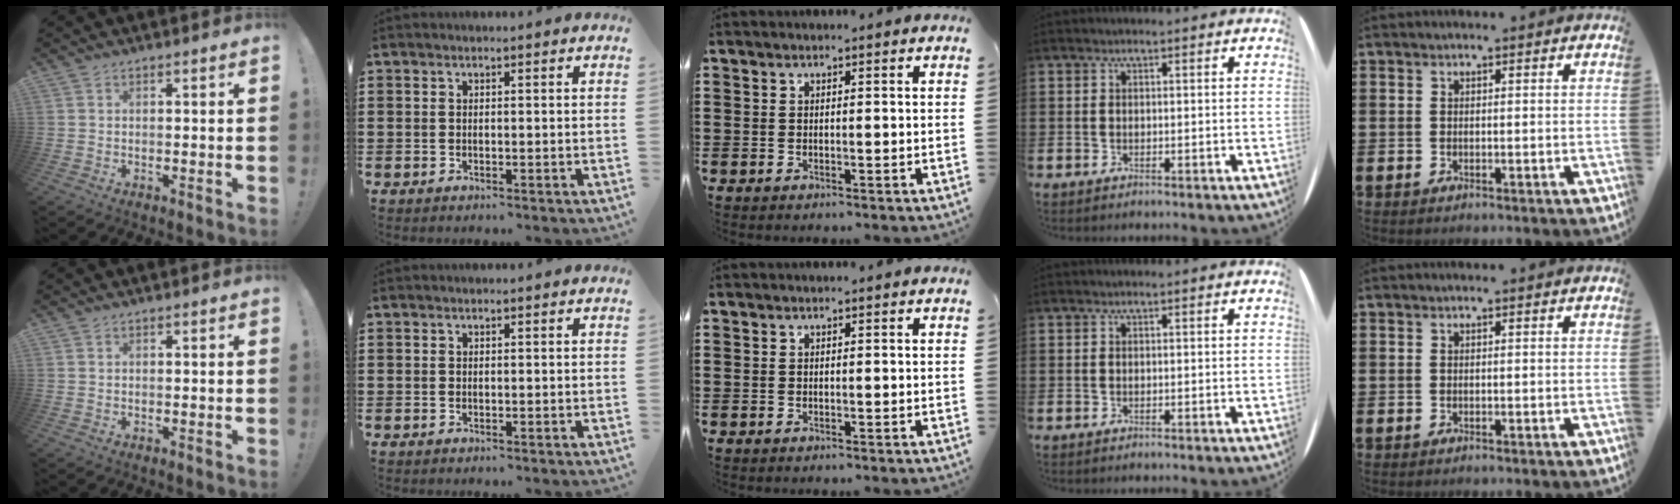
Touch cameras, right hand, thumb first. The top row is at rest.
{}